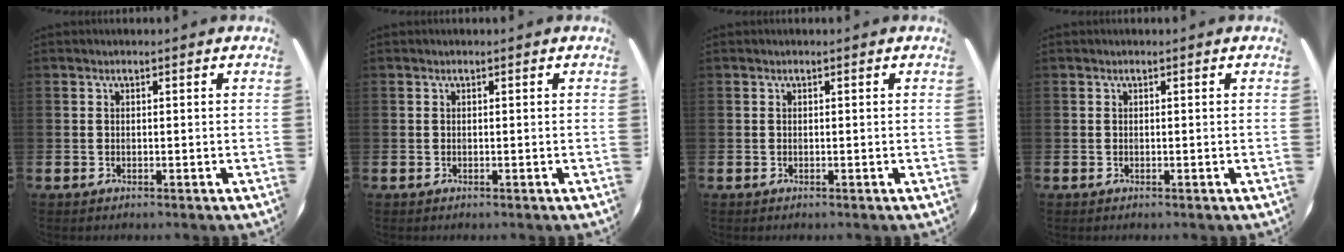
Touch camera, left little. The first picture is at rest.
{"total": 0.0}
{"total": 0.0}
{"total": 0.0}